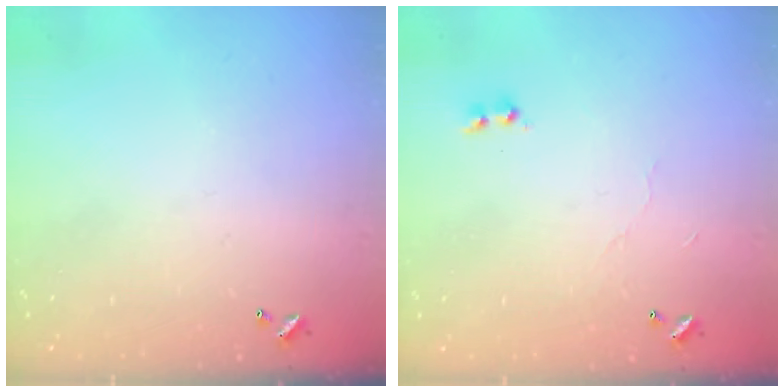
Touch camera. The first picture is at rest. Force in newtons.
{"total": 5.4, "press": 5.4, "slide": 0.3}